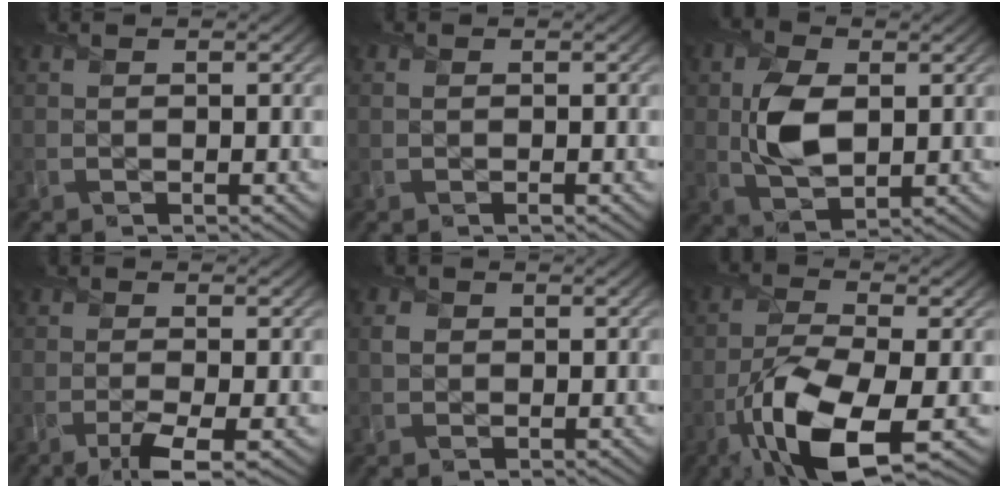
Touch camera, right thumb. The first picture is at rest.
{"total": 0.0}
{"total": 5.9, "force": [1.0, 3.7, 4.5], "torque": [-0.096, -0.002, 0.021]}
{"total": 3.3, "force": [-1.8, 0.5, 2.7], "torque": [-0.051, -0.006, -0.039]}
{"total": 1.1, "force": [0.3, 1.1, 0.3], "torque": [-0.007, 0.001, 0.002]}
{"total": 11.5, "force": [-5.2, 3.8, 9.5], "torque": [-0.184, -0.016, -0.100]}